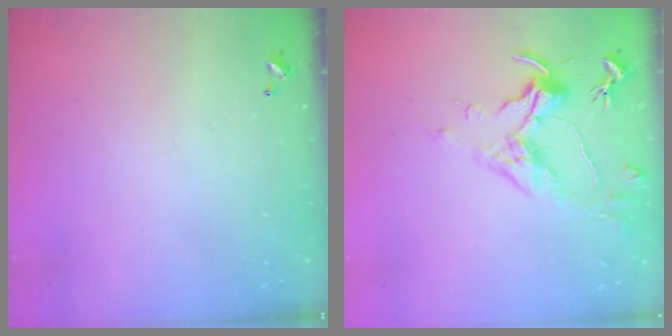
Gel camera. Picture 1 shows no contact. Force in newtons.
{"total": 1.8, "press": 1.6, "slide": 0.9}